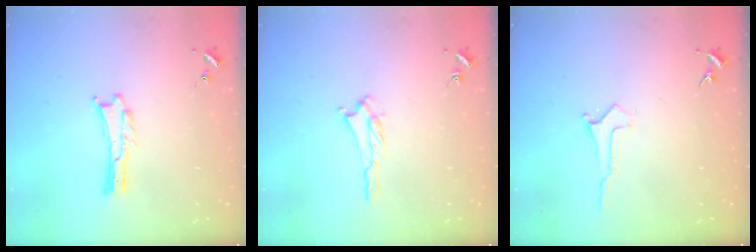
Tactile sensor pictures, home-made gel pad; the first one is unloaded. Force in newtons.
{"total": 1.2, "press": 1.1, "slide": 0.5}
{"total": 0.0}